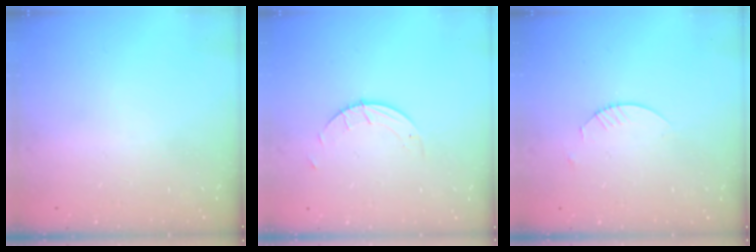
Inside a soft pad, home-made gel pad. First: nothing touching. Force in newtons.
{"total": 1.9, "press": 1.9, "slide": 0.1}
{"total": 1.8, "press": 1.8, "slide": 0.2}